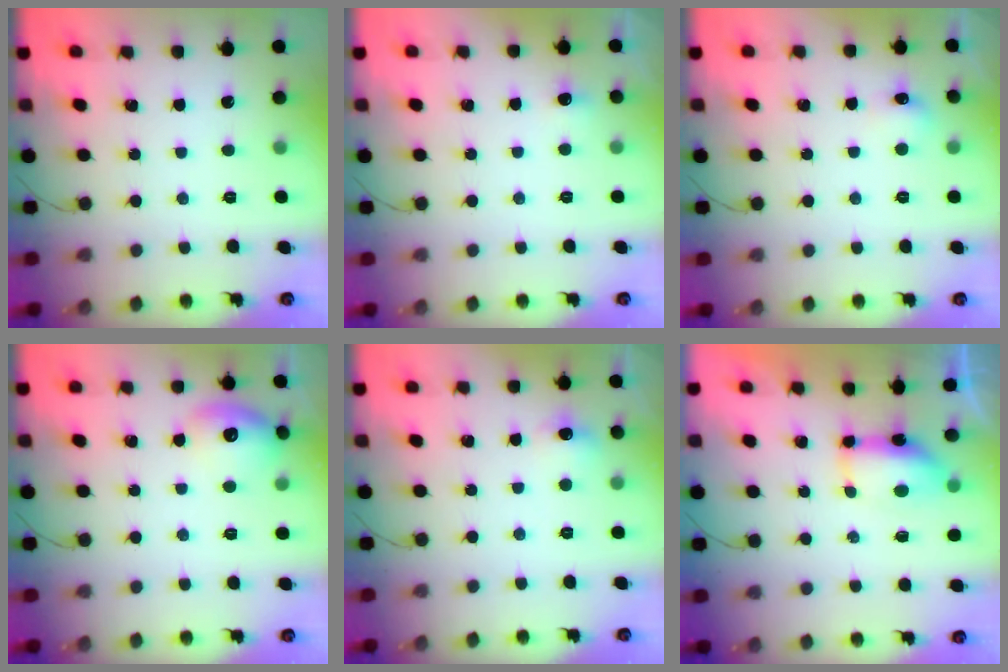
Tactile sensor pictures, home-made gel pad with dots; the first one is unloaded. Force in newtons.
{"total": 10.4, "press": 3.3, "slide": 9.8}
{"total": 5.7, "press": 5.6, "slide": 1.4}
{"total": 12.2, "press": 12.2, "slide": 1.1}
{"total": 6.5, "press": 6.4, "slide": 1.3}
{"total": 9.0, "press": 8.1, "slide": 3.9}